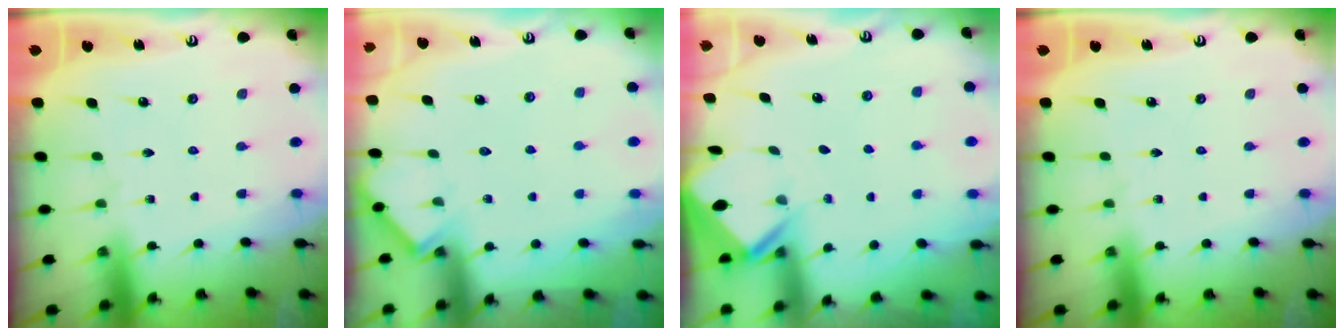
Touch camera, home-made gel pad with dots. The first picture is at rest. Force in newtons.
{"total": 5.0, "press": 5.0, "slide": 0.5}
{"total": 2.4, "press": 2.4, "slide": 0.1}
{"total": 0.0}